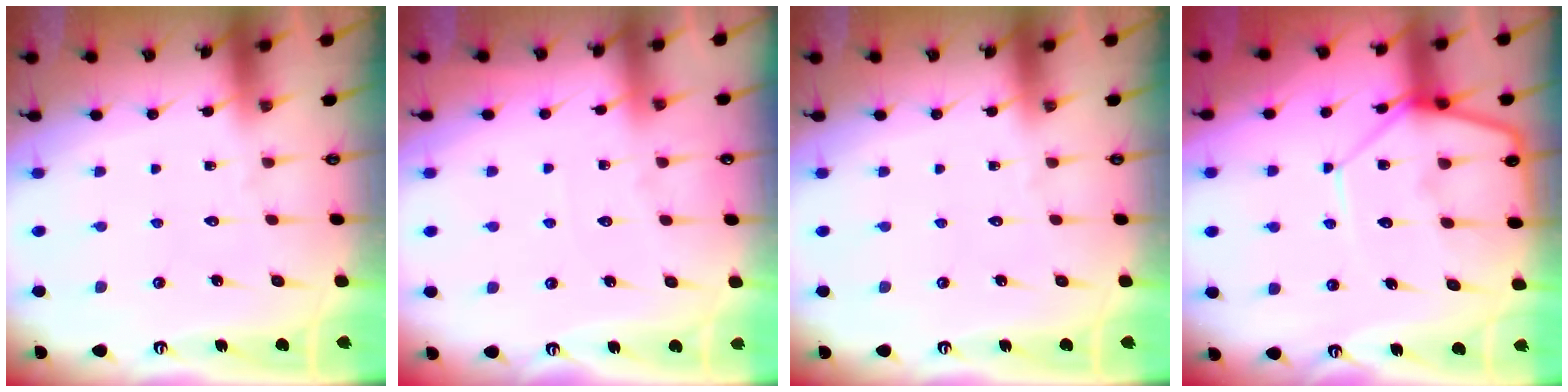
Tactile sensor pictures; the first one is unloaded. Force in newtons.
{"total": 4.4, "press": 4.3, "slide": 0.7}
{"total": 0.0}
{"total": 10.9, "press": 10.8, "slide": 1.3}